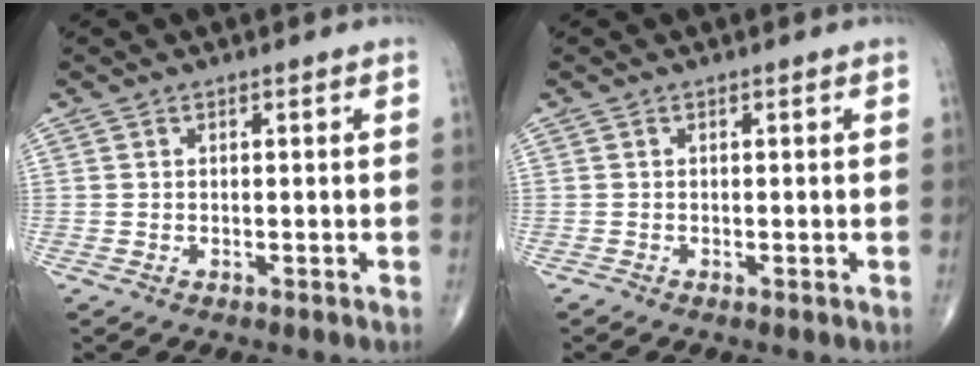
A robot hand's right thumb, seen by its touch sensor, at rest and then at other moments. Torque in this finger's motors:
{"motor_torque": [0.19, -0.13, 0.00, -0.07, -0.06]}